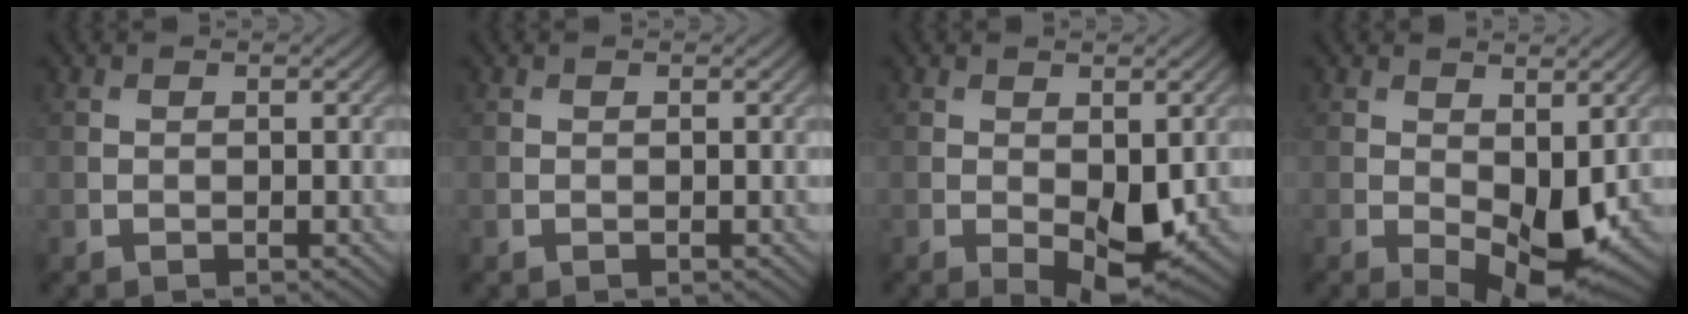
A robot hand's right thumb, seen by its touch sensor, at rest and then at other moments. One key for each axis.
{"total": 0.0}
{"total": 5.4, "fx": -1.0, "fy": 2.3, "fz": 4.8, "tx": -0.078, "ty": -0.015, "tz": -0.010}
{"total": 7.9, "fx": -1.0, "fy": 3.8, "fz": 6.8, "tx": -0.115, "ty": -0.017, "tz": -0.005}